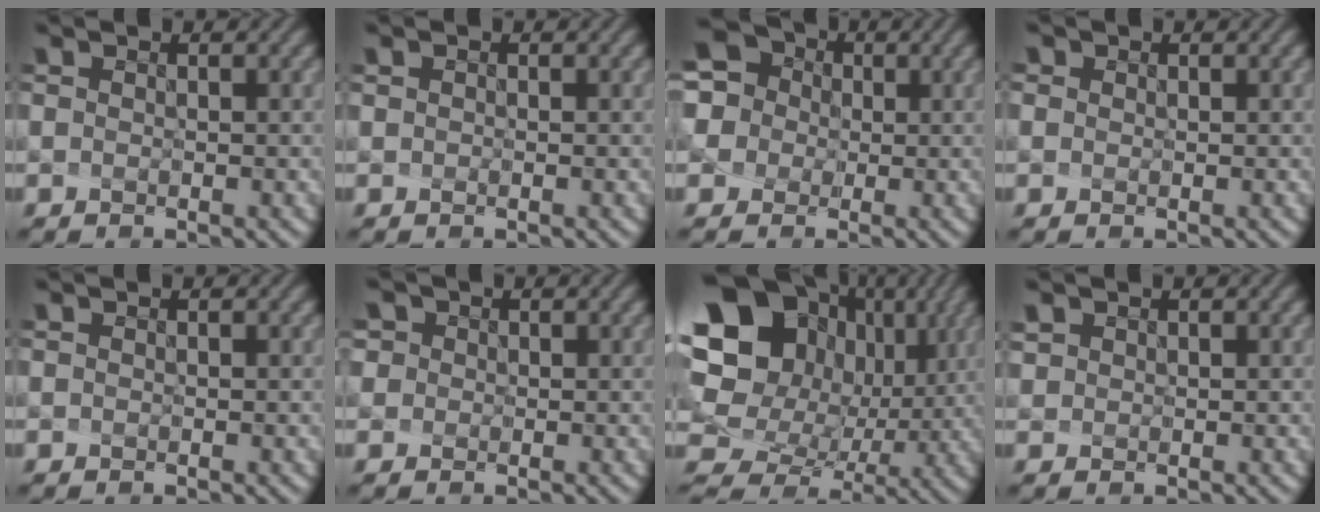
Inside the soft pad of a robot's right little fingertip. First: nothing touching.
{"total": 0.6, "force": [0.3, 0.5, 0.2], "torque": [0.005, 0.005, 0.005]}
{"total": 9.7, "force": [2.1, 8.8, 3.4], "torque": [-0.116, 0.029, 0.035]}
{"total": 2.5, "force": [1.2, 1.8, 1.1], "torque": [-0.026, 0.007, 0.012]}
{"total": 0.0}
{"total": 4.7, "force": [2.4, 3.6, 2.0], "torque": [-0.041, 0.016, 0.031]}
{"total": 18.0, "force": [4.5, 14.3, 9.9], "torque": [-0.205, 0.014, 0.100]}
{"total": 1.8, "force": [1.4, 1.0, 0.4], "torque": [-0.023, -0.011, 0.035]}